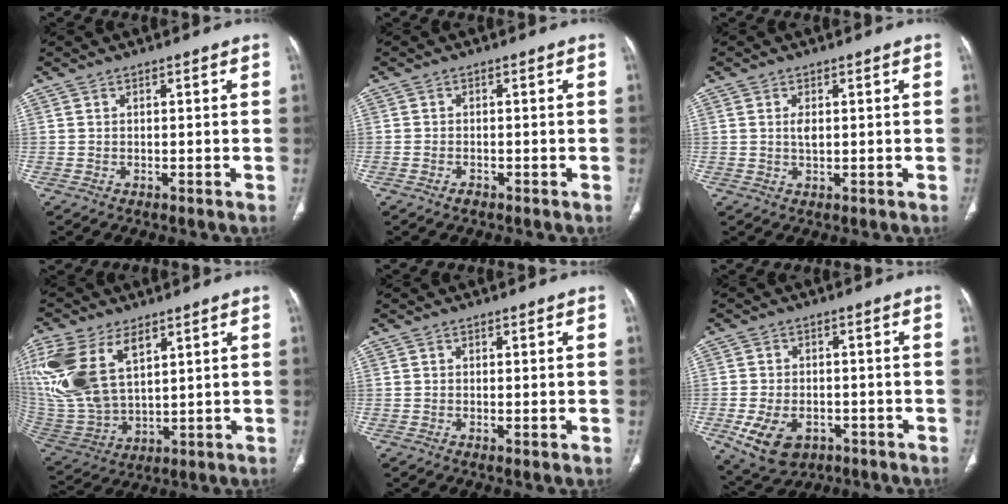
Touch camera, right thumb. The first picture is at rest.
{"total": 1.2, "force": [-0.9, 0.6, 0.6], "torque": [-0.012, 0.001, -0.016]}
{"total": 1.9, "force": [0.4, 1.0, 1.6], "torque": [-0.030, -0.002, 0.010]}
{"total": 20.4, "force": [8.8, 11.6, 14.3], "torque": [-0.321, -0.017, 0.185]}
{"total": 1.0, "force": [-0.2, 0.2, 1.0], "torque": [-0.021, -0.004, -0.004]}
{"total": 10.3, "force": [-4.1, 7.0, 6.4], "torque": [-0.113, 0.012, -0.055]}